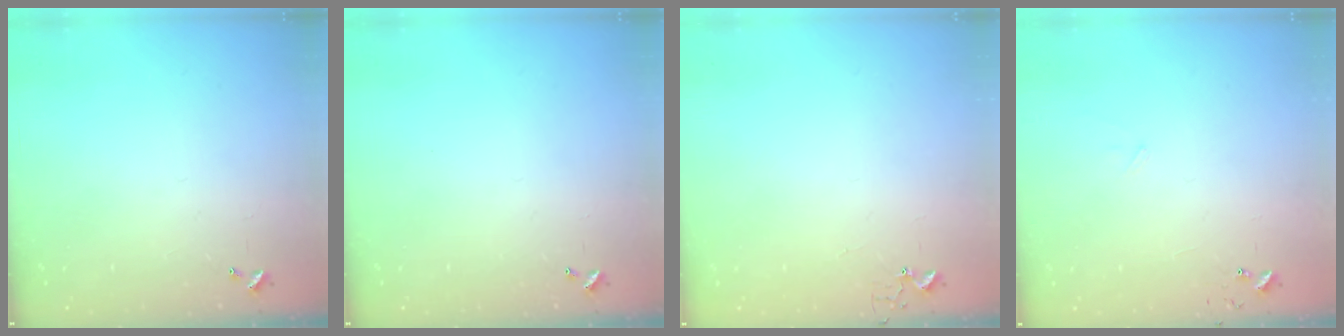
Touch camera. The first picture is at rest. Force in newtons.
{"total": 0.0}
{"total": 2.7, "press": 2.7, "slide": 0.2}
{"total": 5.8, "press": 5.8, "slide": 0.5}